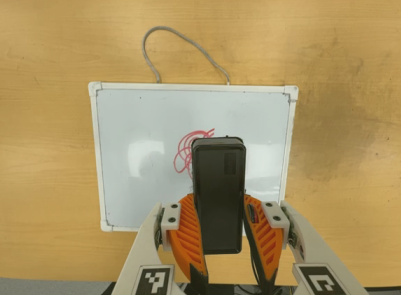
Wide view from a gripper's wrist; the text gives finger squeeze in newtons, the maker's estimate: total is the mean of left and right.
{"total": 9.1, "left": 7.6, "right": 10.6}